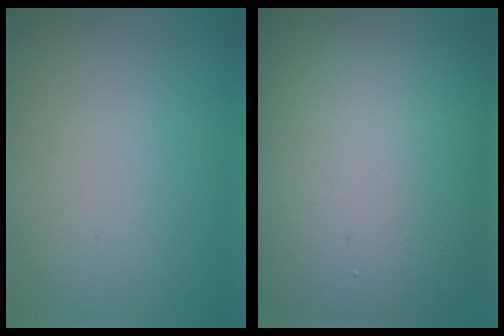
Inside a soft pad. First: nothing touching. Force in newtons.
{"total": 17.5, "press": 17.5, "slide": 0.8}